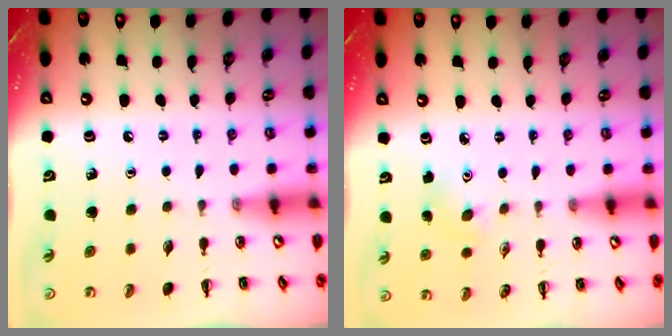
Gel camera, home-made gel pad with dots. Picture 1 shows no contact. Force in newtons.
{"total": 5.5, "press": 5.2, "slide": 1.7}